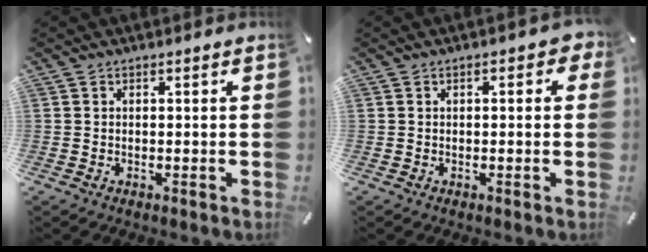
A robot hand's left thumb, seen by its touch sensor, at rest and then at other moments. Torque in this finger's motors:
{"motor_torque": [0.04, -0.04, 0.18, 0.14, 0.00]}